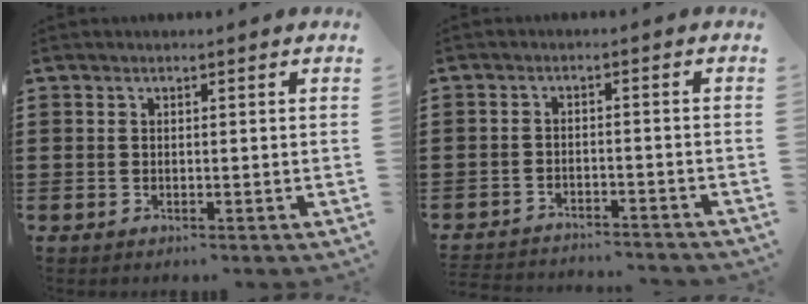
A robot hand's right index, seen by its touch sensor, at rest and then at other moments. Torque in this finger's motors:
{"motor_torque": [-2.14, 0.00, -1.05, 0.05]}